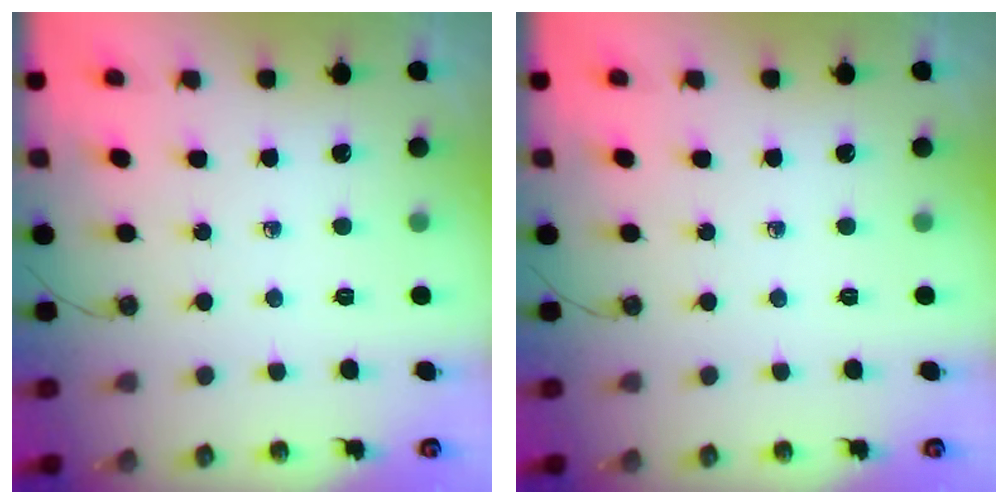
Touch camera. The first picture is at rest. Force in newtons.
{"total": 0.0}